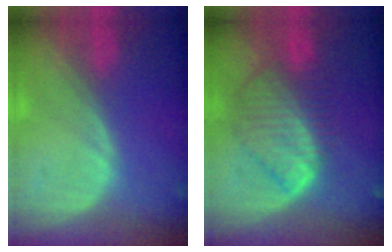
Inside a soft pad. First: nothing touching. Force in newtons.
{"total": 8.4, "press": 7.5, "slide": 3.8}